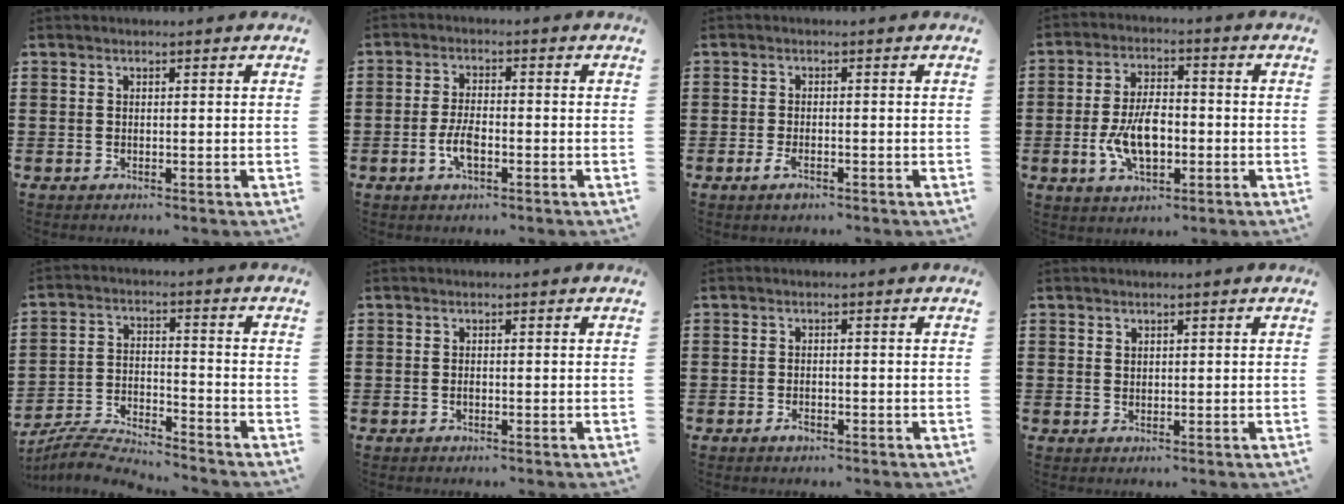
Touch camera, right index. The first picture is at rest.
{"total": 4.2, "force": [-1.4, 1.7, 3.5], "torque": [-0.092, -0.008, -0.031]}
{"total": 2.0, "force": [-1.1, 0.6, 1.6], "torque": [-0.038, -0.008, -0.021]}
{"total": 8.3, "force": [-1.6, 4.4, 6.9], "torque": [-0.143, -0.003, -0.036]}
{"total": 5.9, "force": [-5.8, 0.0, 1.0], "torque": [-0.028, 0.002, -0.116]}
{"total": 0.0}
{"total": 1.2, "force": [-0.8, 0.4, 0.9], "torque": [-0.019, -0.006, -0.012]}
{"total": 1.0, "force": [0.7, 0.7, 0.1], "torque": [-0.003, 0.003, 0.014]}